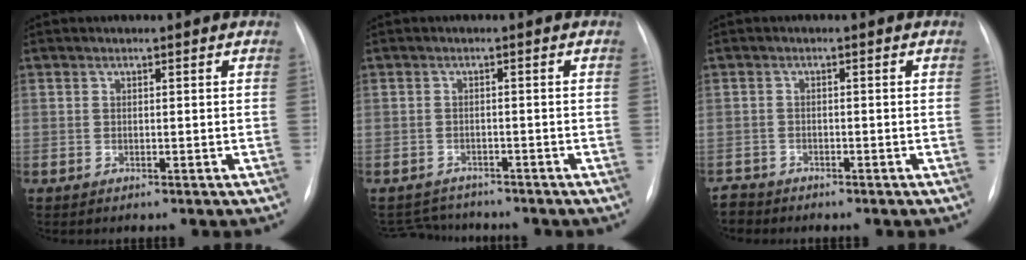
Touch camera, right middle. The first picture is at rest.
{"total": 3.9, "force": [-3.7, 1.0, -0.4], "torque": [-0.001, -0.005, -0.057]}
{"total": 2.2, "force": [-2.0, 0.6, -0.6], "torque": [0.010, -0.004, -0.038]}